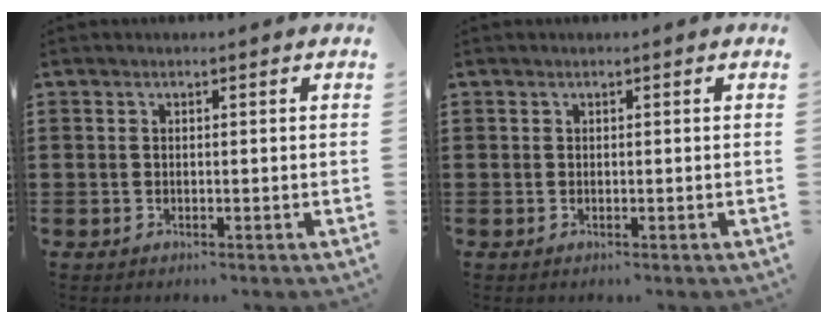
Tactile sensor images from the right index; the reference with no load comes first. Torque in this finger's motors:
{"motor_torque": [0.00, 0.00, 0.00, 0.00]}